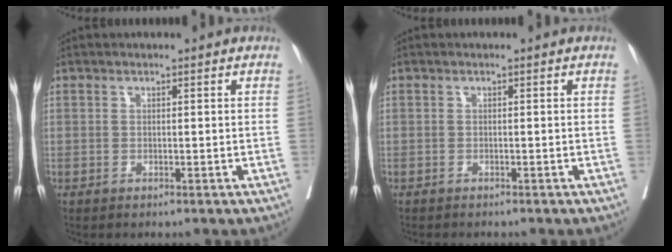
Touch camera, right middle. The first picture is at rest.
{"total": 1.6, "force": [-1.5, 0.3, 0.6], "torque": [-0.014, -0.005, -0.019]}